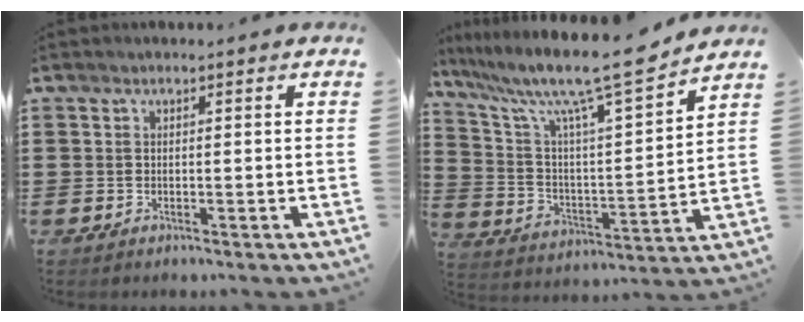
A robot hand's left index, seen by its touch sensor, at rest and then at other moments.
{"total": 12.3, "force": [10.0, 0.9, 7.0], "torque": [-0.156, -0.069, 0.160]}